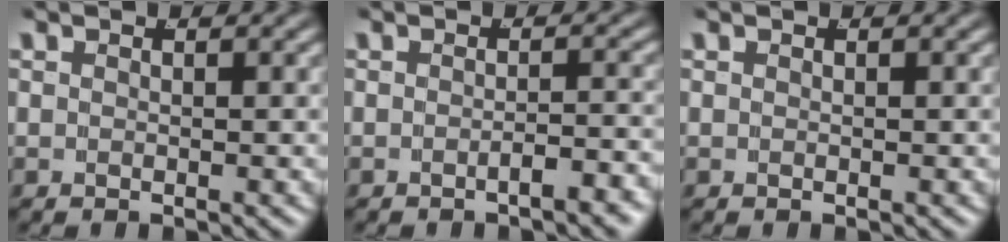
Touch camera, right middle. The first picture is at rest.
{"total": 1.8, "force": [-1.6, -0.1, 0.9], "torque": [-0.006, 0.005, -0.029]}
{"total": 0.0}